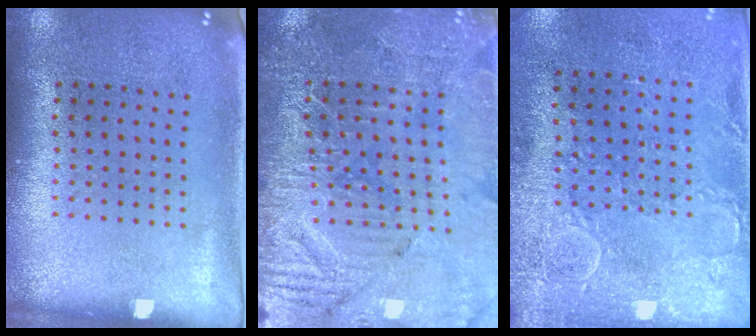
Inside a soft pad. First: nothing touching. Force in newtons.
{"total": 3.3, "press": 3.3, "slide": 0.4}
{"total": 3.0, "press": 2.2, "slide": 2.0}